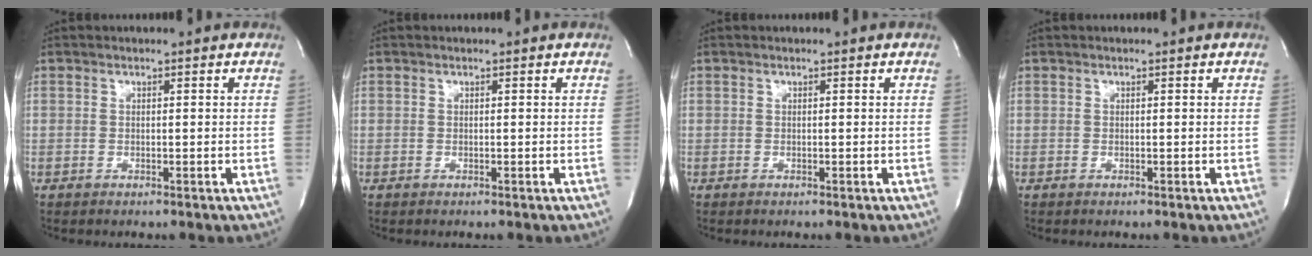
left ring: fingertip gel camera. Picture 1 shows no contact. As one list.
[{"total": 0.0}, {"total": 0.0}, {"total": 0.0}]